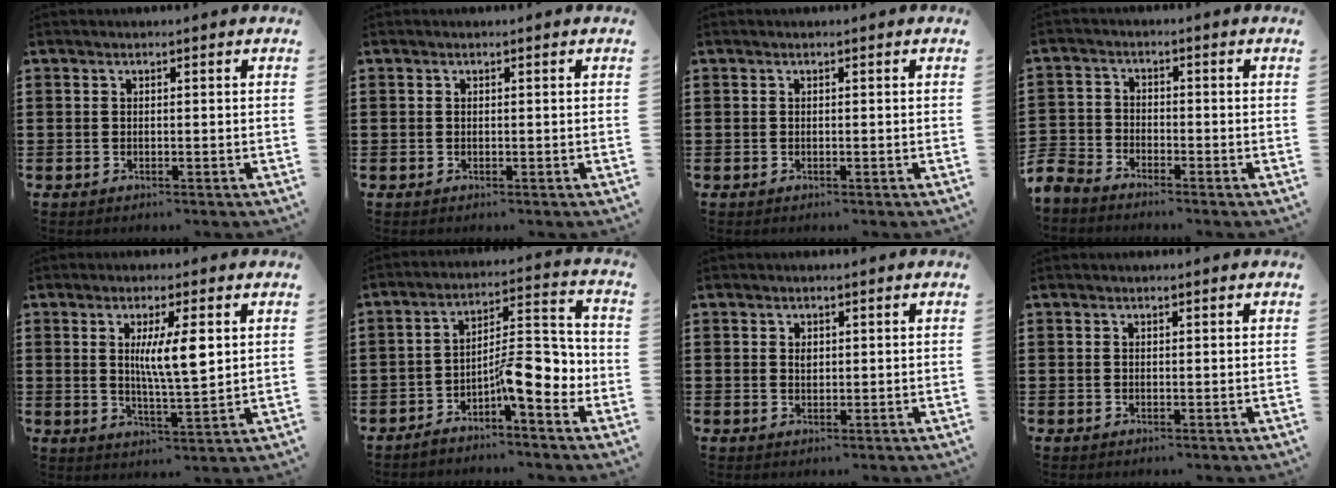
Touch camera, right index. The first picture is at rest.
{"total": 0.0}
{"total": 0.0}
{"total": 3.6, "force": [-3.5, 0.8, 0.3], "torque": [-0.032, -0.009, -0.080]}
{"total": 7.4, "force": [1.9, 1.4, 7.1], "torque": [-0.131, 0.000, 0.026]}
{"total": 10.2, "force": [-4.4, 2.7, 8.8], "torque": [-0.136, -0.007, -0.084]}
{"total": 1.0, "force": [0.4, 0.7, 0.6], "torque": [-0.006, -0.001, 0.006]}
{"total": 0.0}